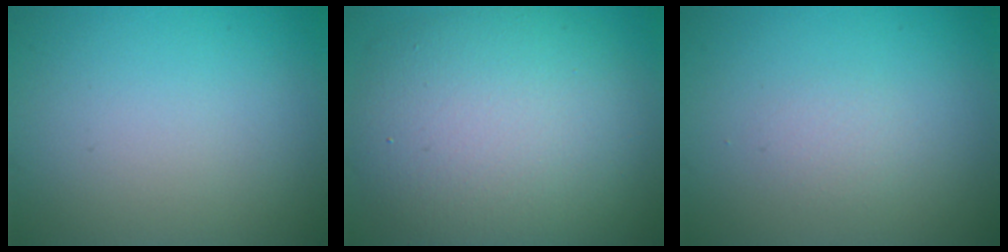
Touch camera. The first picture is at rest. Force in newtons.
{"total": 10.7, "press": 10.7, "slide": 1.1}
{"total": 1.0, "press": 1.0, "slide": 0.0}